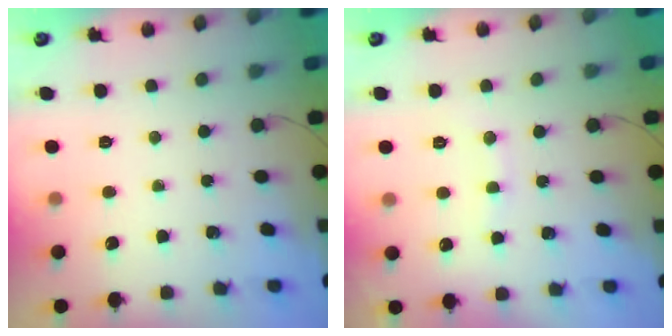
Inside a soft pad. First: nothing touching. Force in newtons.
{"total": 7.3, "press": 7.2, "slide": 0.9}